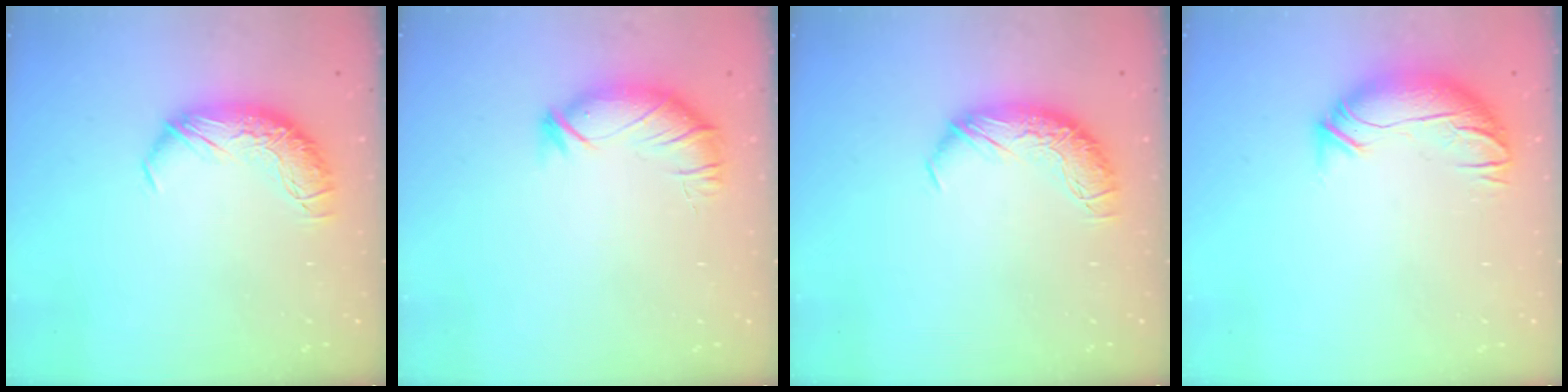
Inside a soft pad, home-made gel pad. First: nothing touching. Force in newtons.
{"total": 3.0, "press": 2.3, "slide": 1.9}
{"total": 0.0}
{"total": 3.4, "press": 2.1, "slide": 2.7}